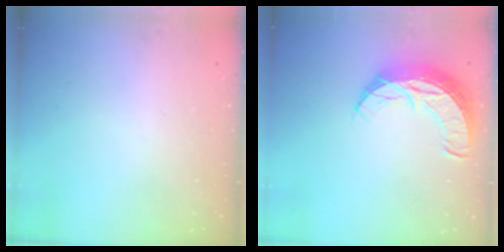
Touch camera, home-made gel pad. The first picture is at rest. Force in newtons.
{"total": 11.5, "press": 11.5, "slide": 0.9}